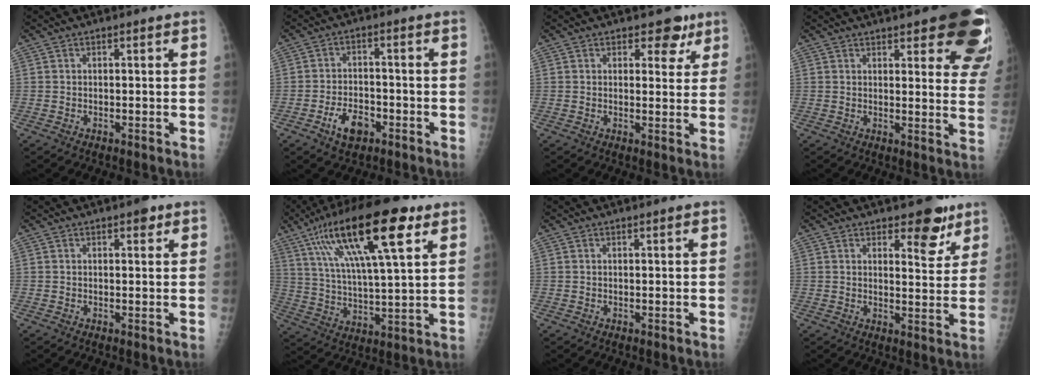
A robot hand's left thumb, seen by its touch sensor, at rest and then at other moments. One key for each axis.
{"total": 6.3, "fx": -3.3, "fy": 3.7, "fz": 3.8, "tx": -0.055, "ty": 0.020, "tz": -0.055}
{"total": 4.9, "fx": 3.0, "fy": 3.1, "fz": 2.3, "tx": 0.006, "ty": -0.012, "tz": 0.035}
{"total": 17.8, "fx": 10.8, "fy": 5.5, "fz": 13.0, "tx": -0.127, "ty": -0.040, "tz": 0.114}
{"total": 2.1, "fx": 1.2, "fy": 1.0, "fz": 1.4, "tx": -0.010, "ty": -0.002, "tz": 0.013}
{"total": 21.8, "fx": 10.7, "fy": 5.8, "fz": 18.1, "tx": -0.310, "ty": -0.009, "tz": 0.181}
{"total": 0.6, "fx": 0.3, "fy": 0.1, "fz": 0.5, "tx": -0.008, "ty": 0.001, "tz": 0.003}
{"total": 7.2, "fx": 4.8, "fy": 3.4, "fz": 4.2, "tx": -0.023, "ty": -0.030, "tz": 0.063}